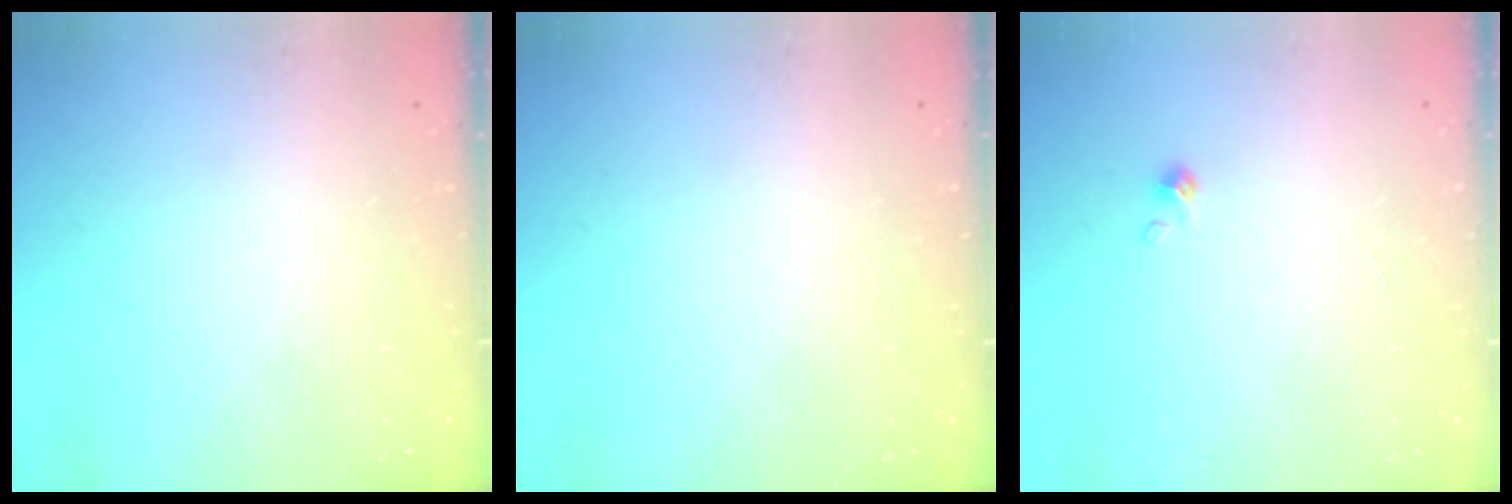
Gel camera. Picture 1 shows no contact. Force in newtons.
{"total": 0.0}
{"total": 0.0}